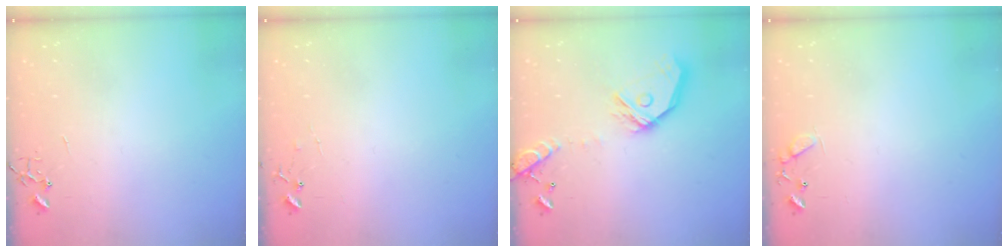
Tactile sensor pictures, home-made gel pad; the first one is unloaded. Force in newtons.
{"total": 6.9, "press": 6.9, "slide": 0.4}
{"total": 17.0, "press": 16.8, "slide": 2.7}
{"total": 7.7, "press": 7.7, "slide": 0.5}